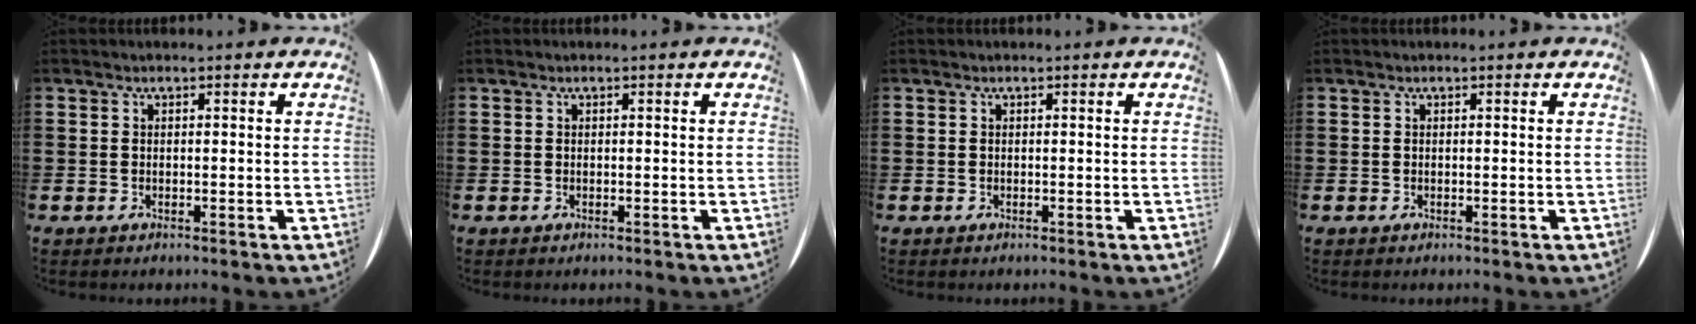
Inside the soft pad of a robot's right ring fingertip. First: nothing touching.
{"total": 0.0}
{"total": 0.0}
{"total": 0.0}